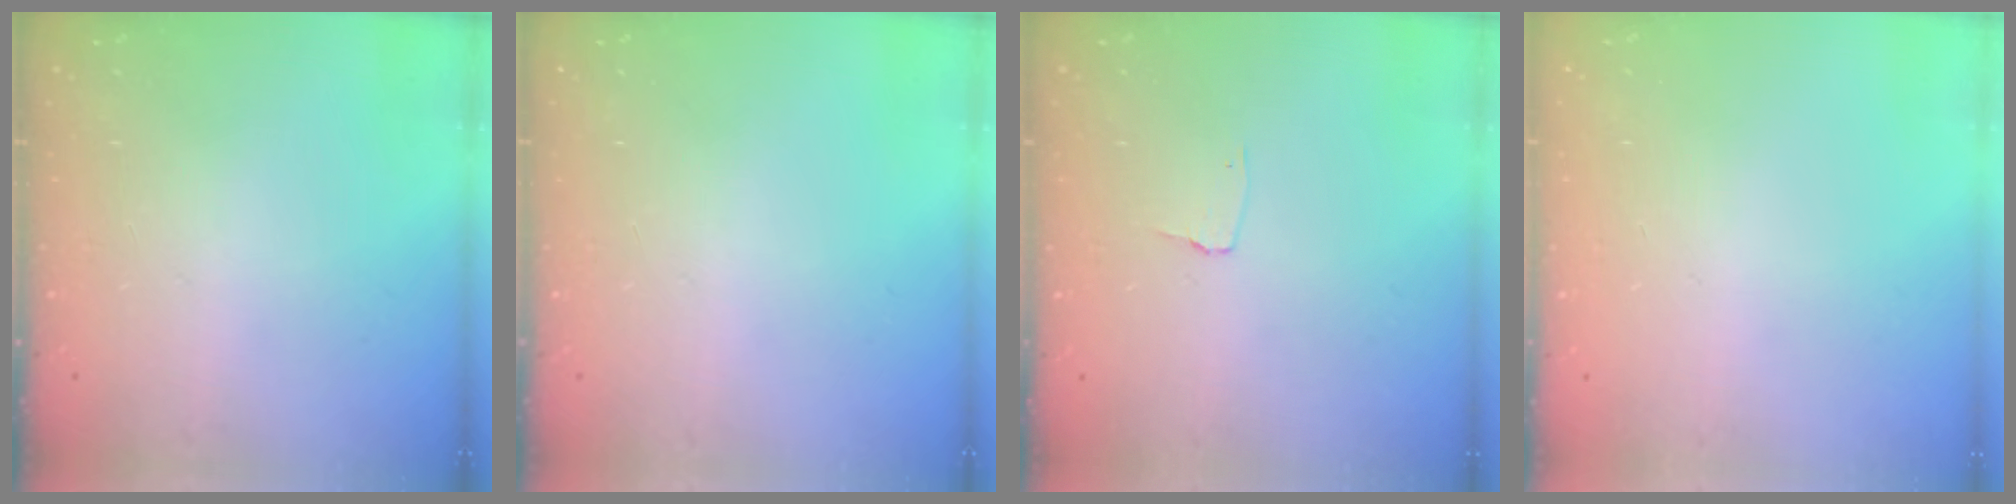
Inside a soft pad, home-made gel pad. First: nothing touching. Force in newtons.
{"total": 0.0}
{"total": 2.7, "press": 2.7, "slide": 0.3}
{"total": 0.0}